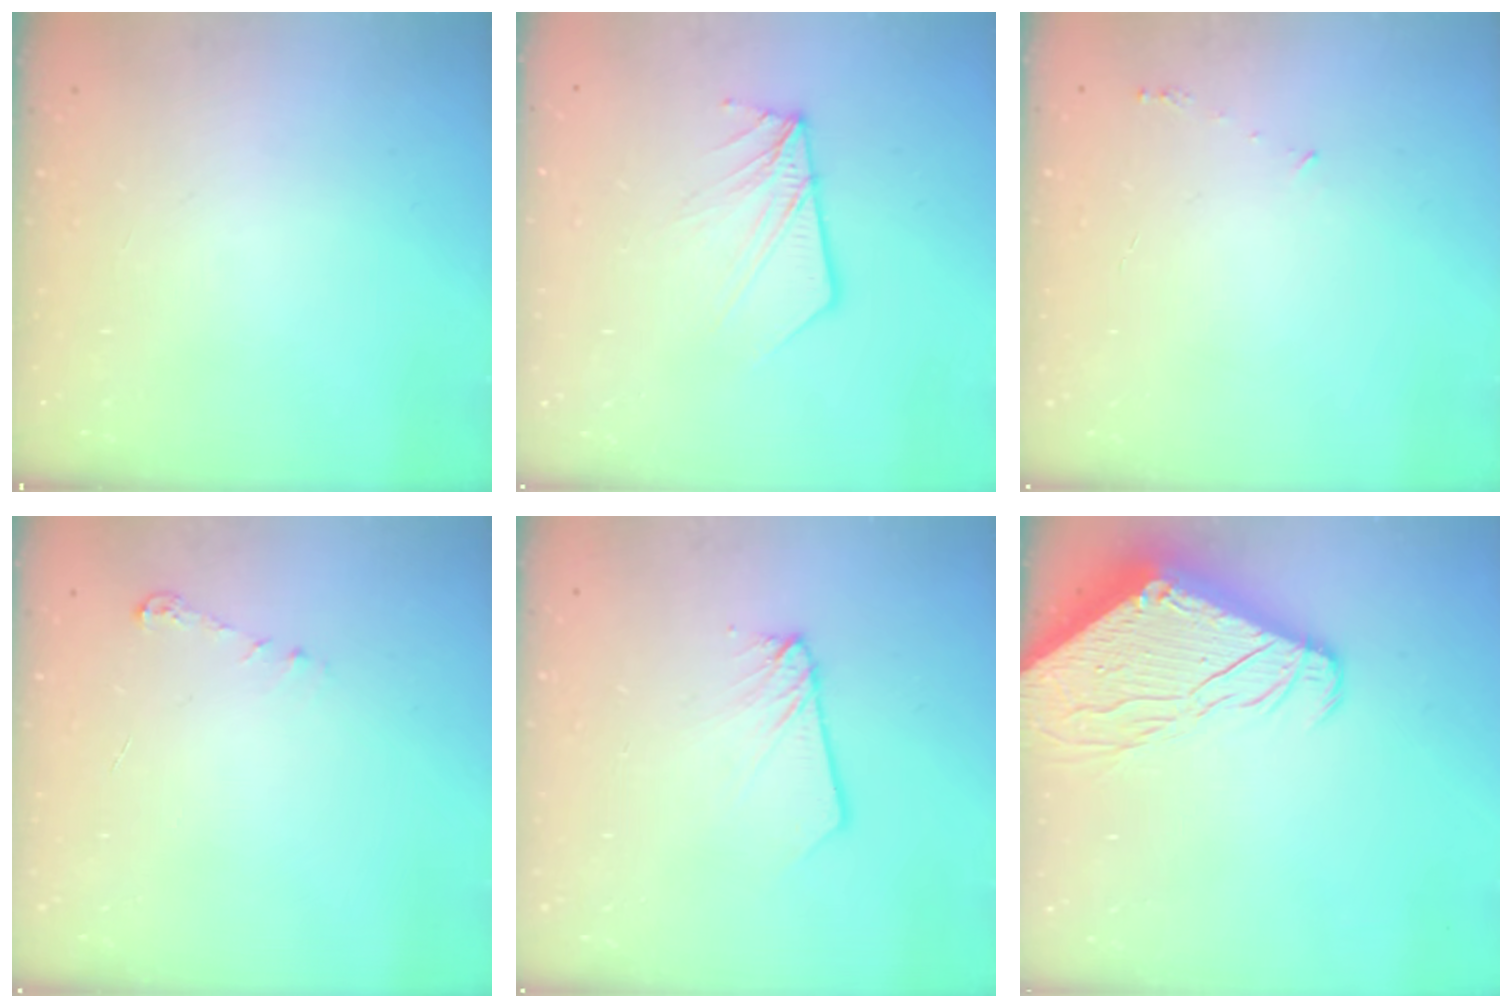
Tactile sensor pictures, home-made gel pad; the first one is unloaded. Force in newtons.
{"total": 9.3, "press": 9.2, "slide": 1.3}
{"total": 3.2, "press": 3.2, "slide": 0.2}
{"total": 4.0, "press": 3.9, "slide": 0.5}
{"total": 2.5, "press": 2.5, "slide": 0.1}
{"total": 10.5, "press": 10.4, "slide": 1.2}